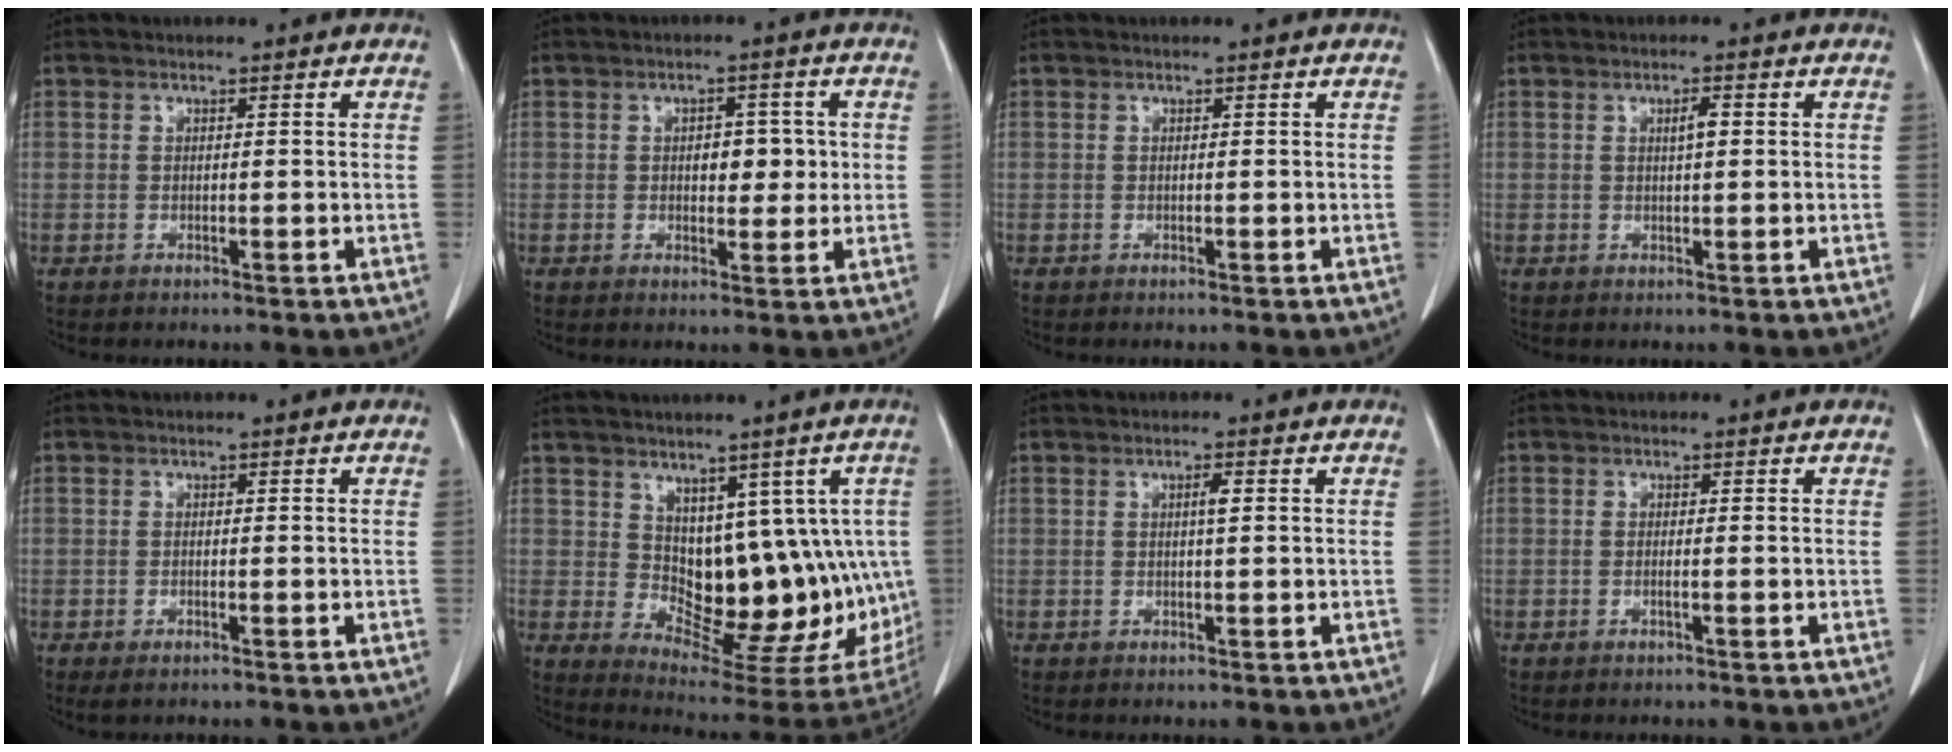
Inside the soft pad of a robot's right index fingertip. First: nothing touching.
{"total": 4.4, "force": [0.4, 2.4, 3.7], "torque": [-0.044, 0.005, 0.009]}
{"total": 0.0}
{"total": 1.8, "force": [0.4, 0.3, 1.7], "torque": [-0.029, 0.003, 0.007]}
{"total": 1.5, "force": [-0.9, 0.6, 1.1], "torque": [-0.019, -0.003, -0.008]}
{"total": 14.3, "force": [1.9, 8.4, 11.4], "torque": [-0.123, 0.005, 0.052]}
{"total": 1.3, "force": [0.3, 0.1, 1.3], "torque": [-0.024, 0.002, 0.004]}
{"total": 0.6, "force": [-0.2, -0.1, 0.5], "torque": [-0.011, 0.001, -0.004]}